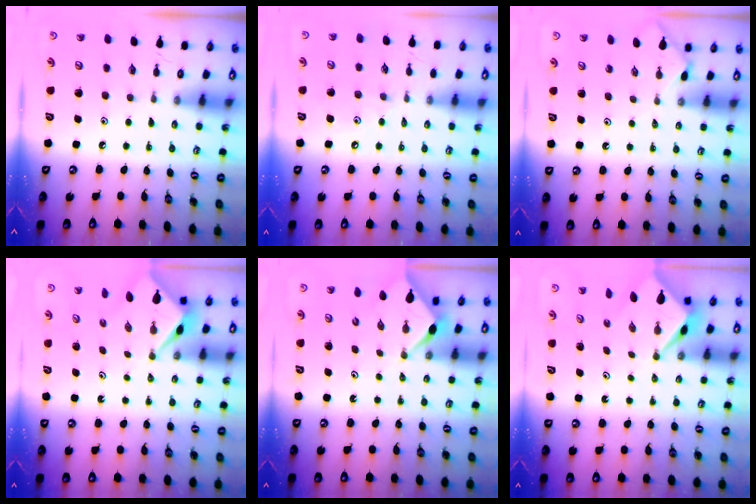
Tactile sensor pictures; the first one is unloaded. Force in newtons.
{"total": 3.5, "press": 3.4, "slide": 0.5}
{"total": 0.5, "press": 0.5, "slide": 0.2}
{"total": 2.6, "press": 2.6, "slide": 0.0}
{"total": 2.9, "press": 2.8, "slide": 0.3}
{"total": 2.5, "press": 2.5, "slide": 0.2}